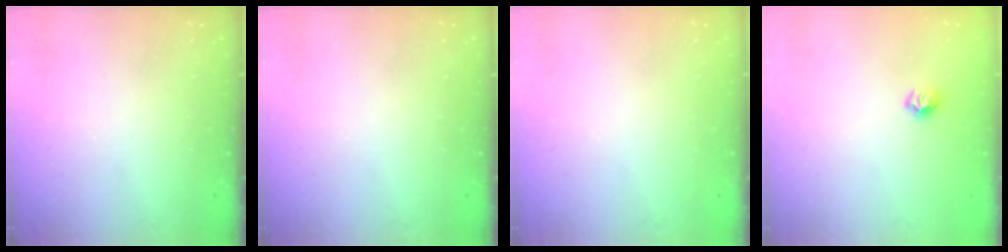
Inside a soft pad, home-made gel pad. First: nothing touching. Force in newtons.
{"total": 0.0}
{"total": 0.0}
{"total": 6.5, "press": 6.5, "slide": 0.8}